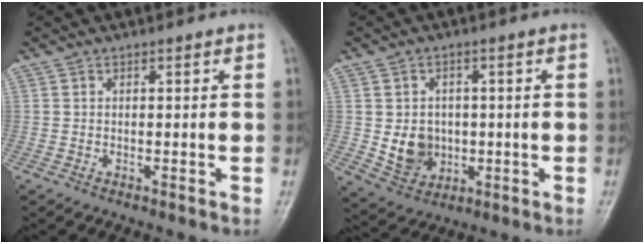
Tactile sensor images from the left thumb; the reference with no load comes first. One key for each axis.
{"total": 7.5, "fx": -0.5, "fy": 6.4, "fz": 3.9, "tx": -0.035, "ty": -0.001, "tz": 0.005}